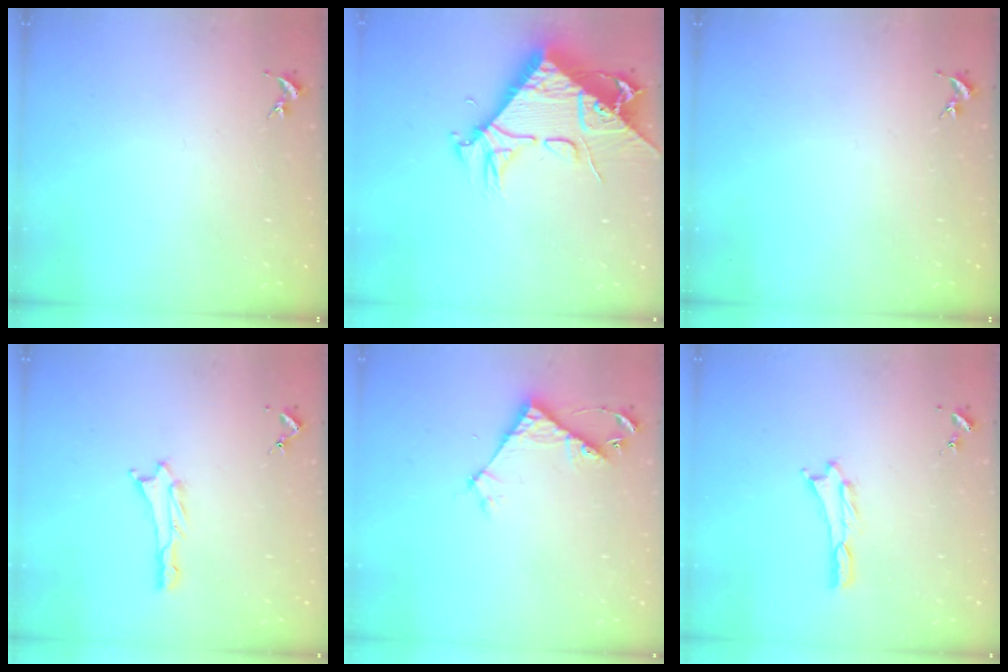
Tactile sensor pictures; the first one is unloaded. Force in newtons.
{"total": 10.4, "press": 10.4, "slide": 1.1}
{"total": 0.0}
{"total": 0.8, "press": 0.8, "slide": 0.2}
{"total": 6.1, "press": 6.0, "slide": 0.4}
{"total": 0.0}